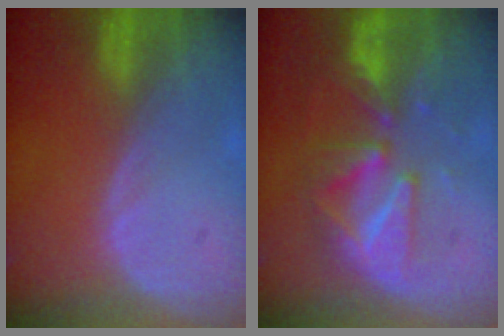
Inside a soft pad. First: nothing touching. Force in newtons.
{"total": 9.7, "press": 8.6, "slide": 4.4}